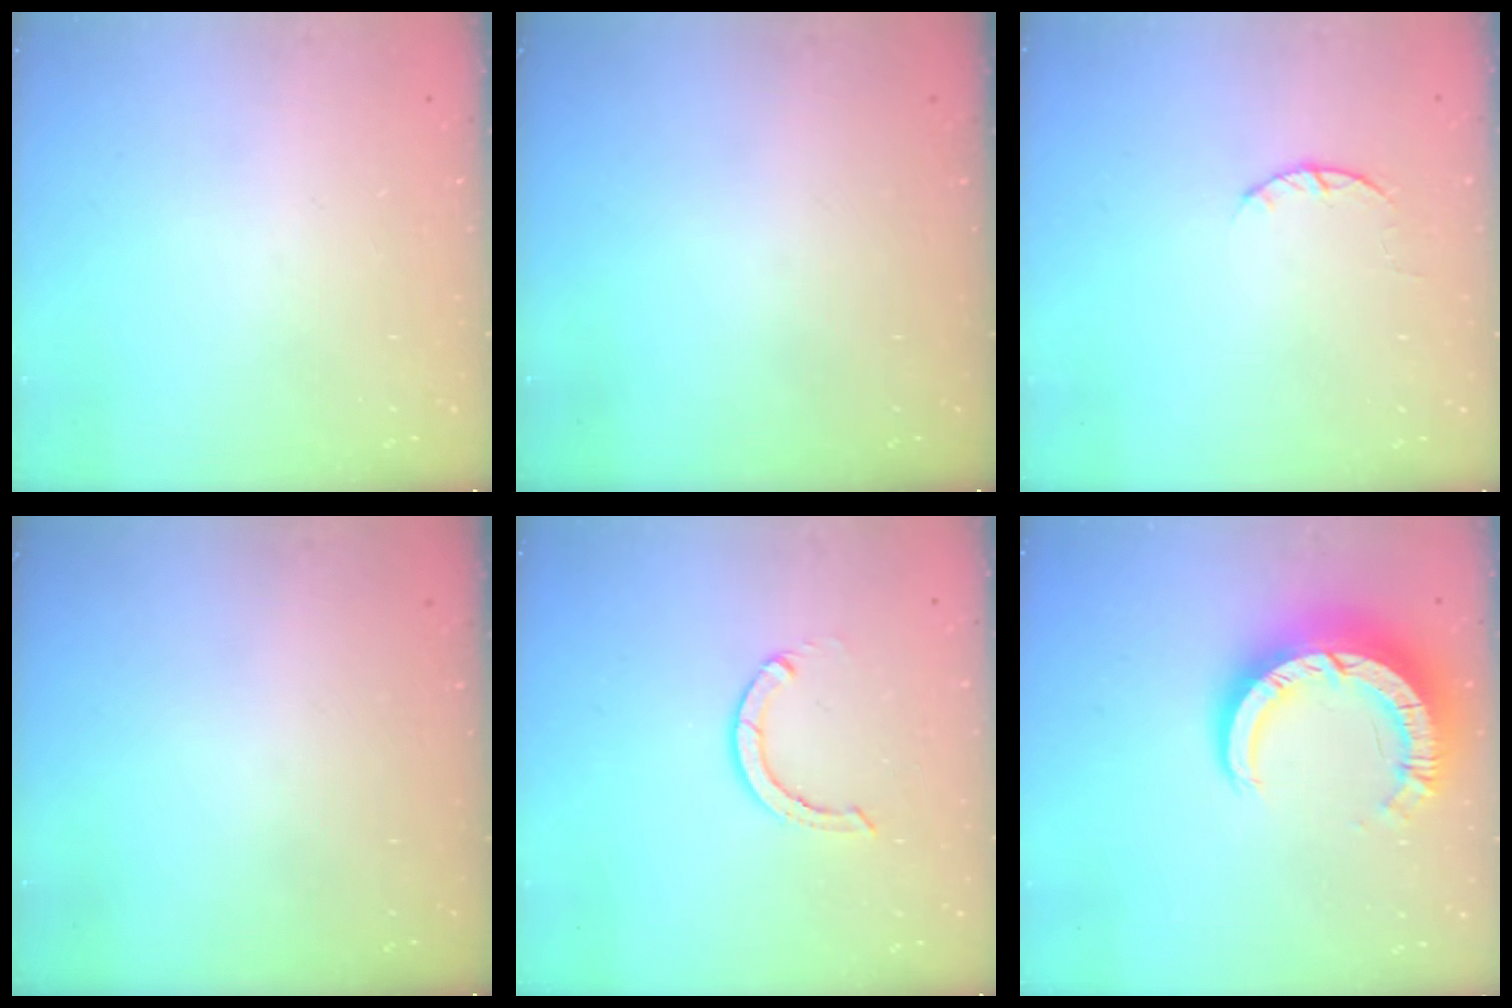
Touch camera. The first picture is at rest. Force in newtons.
{"total": 0.0}
{"total": 2.3, "press": 2.3, "slide": 0.4}
{"total": 0.0}
{"total": 3.4, "press": 3.4, "slide": 0.3}
{"total": 12.0, "press": 11.9, "slide": 1.2}